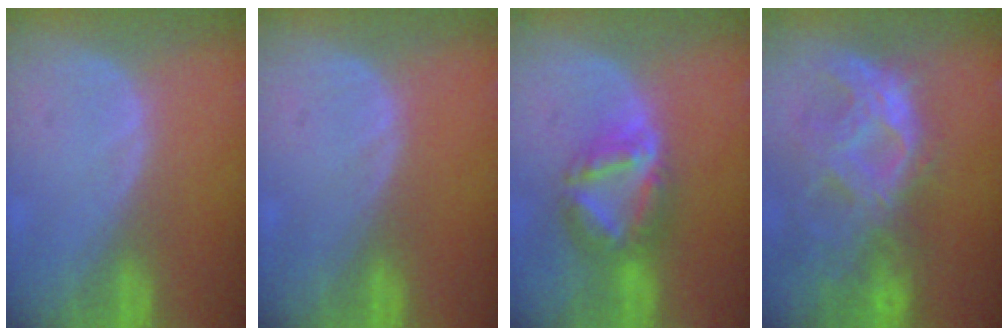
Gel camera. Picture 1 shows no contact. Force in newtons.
{"total": 0.0}
{"total": 7.5, "press": 6.6, "slide": 3.5}
{"total": 10.5, "press": 9.2, "slide": 5.0}